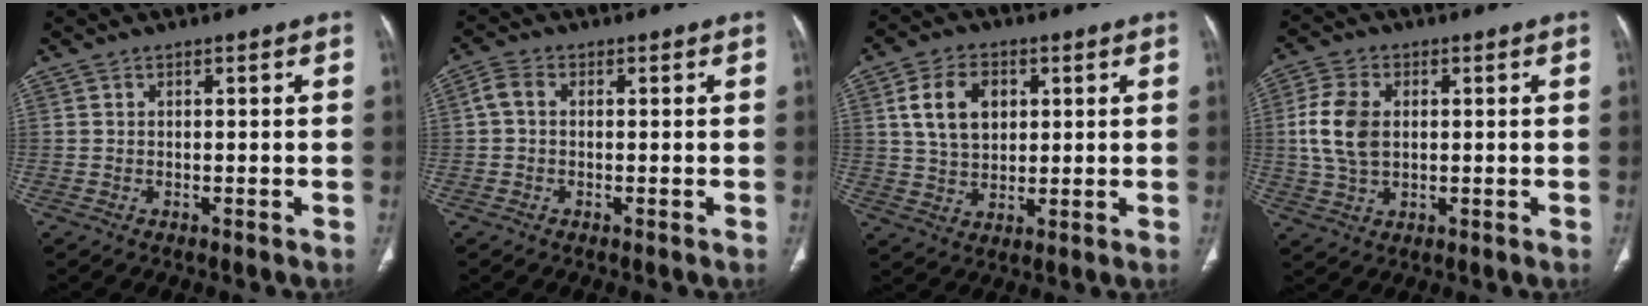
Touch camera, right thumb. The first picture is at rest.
{"total": 2.8, "force": [0.1, 2.0, 2.0], "torque": [-0.042, 0.009, -0.004]}
{"total": 10.0, "force": [2.9, 6.9, 6.6], "torque": [-0.097, -0.006, 0.055]}
{"total": 9.0, "force": [1.0, 6.0, 6.7], "torque": [-0.139, 0.003, 0.024]}